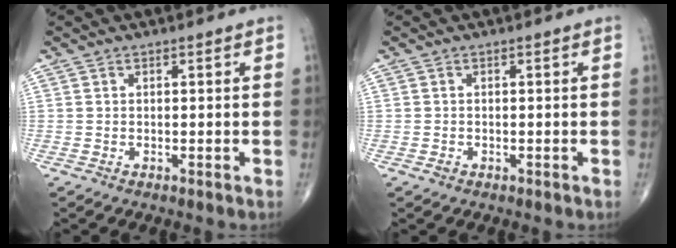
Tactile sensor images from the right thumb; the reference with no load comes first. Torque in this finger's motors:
{"motor_torque": [2.19, 1.10, -0.05, -0.15, -0.03]}